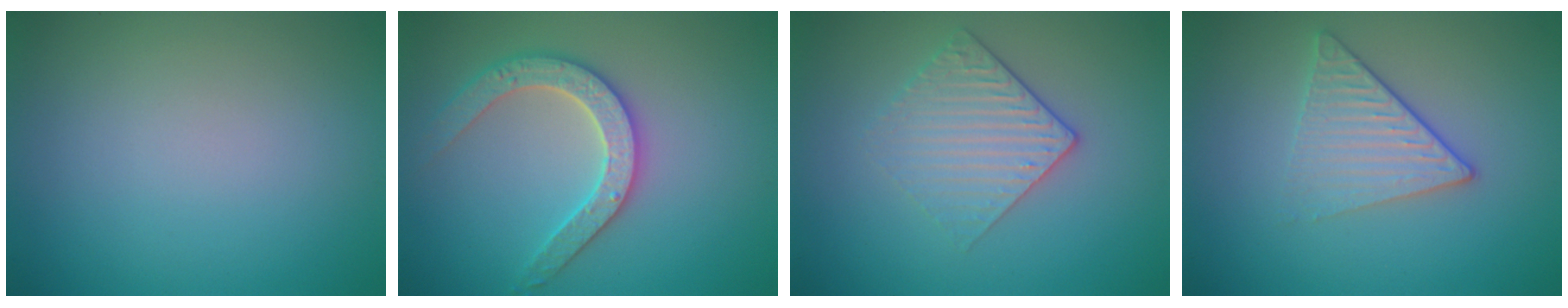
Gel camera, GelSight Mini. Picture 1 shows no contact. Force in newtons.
{"total": 3.5, "press": 3.4, "slide": 0.5}
{"total": 3.0, "press": 2.6, "slide": 1.6}
{"total": 3.3, "press": 2.8, "slide": 1.8}